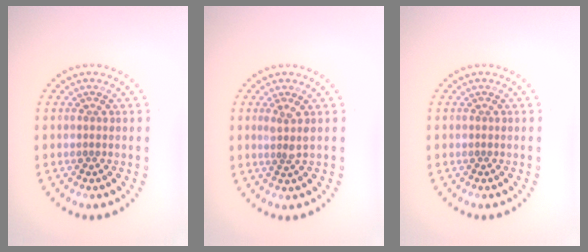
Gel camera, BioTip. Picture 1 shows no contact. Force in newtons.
{"total": 1.5, "press": 1.1, "slide": 0.9}
{"total": 0.0}